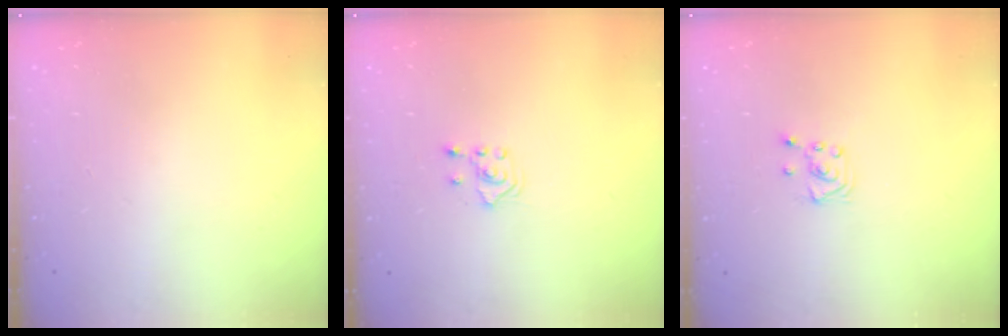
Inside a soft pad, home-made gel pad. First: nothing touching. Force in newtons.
{"total": 3.2, "press": 3.1, "slide": 1.0}
{"total": 3.7, "press": 3.6, "slide": 0.4}